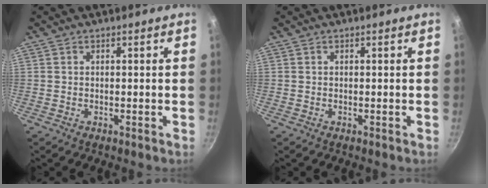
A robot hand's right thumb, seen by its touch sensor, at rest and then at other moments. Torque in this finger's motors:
{"motor_torque": [0.00, 0.00, 0.01, 0.00, 0.00]}